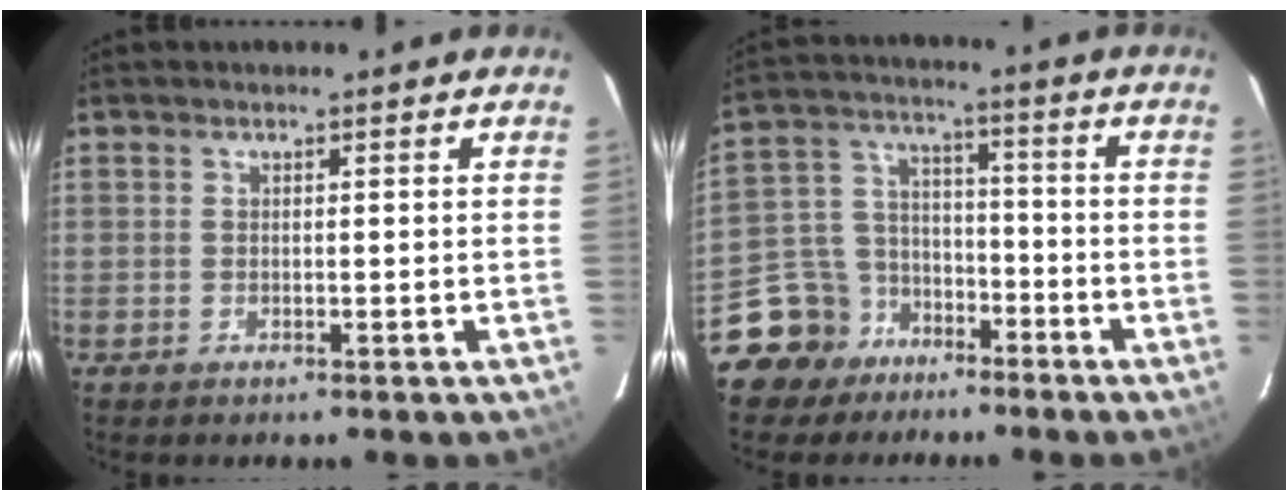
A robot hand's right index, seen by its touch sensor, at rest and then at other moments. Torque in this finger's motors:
{"motor_torque": [-0.80, -0.77, -0.52, -0.20]}